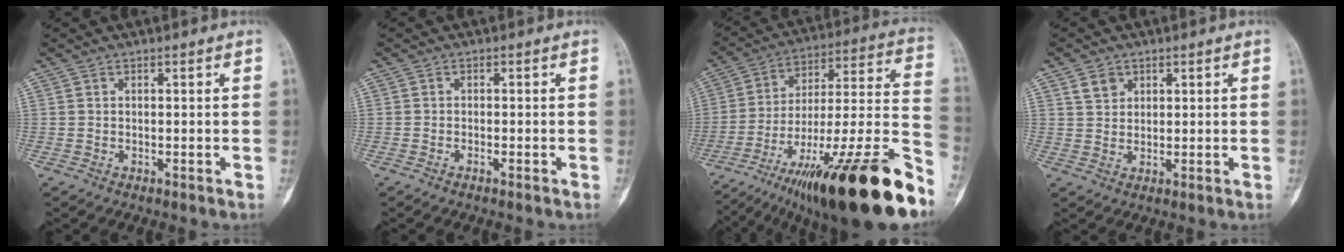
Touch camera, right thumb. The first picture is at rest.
{"total": 0.7, "force": [-0.6, 0.1, 0.5], "torque": [-0.009, 0.002, -0.012]}
{"total": 34.1, "force": [-20.8, 6.0, 26.3], "torque": [-0.339, 0.051, -0.330]}
{"total": 3.3, "force": [2.0, 2.4, 1.1], "torque": [-0.006, -0.011, 0.040]}